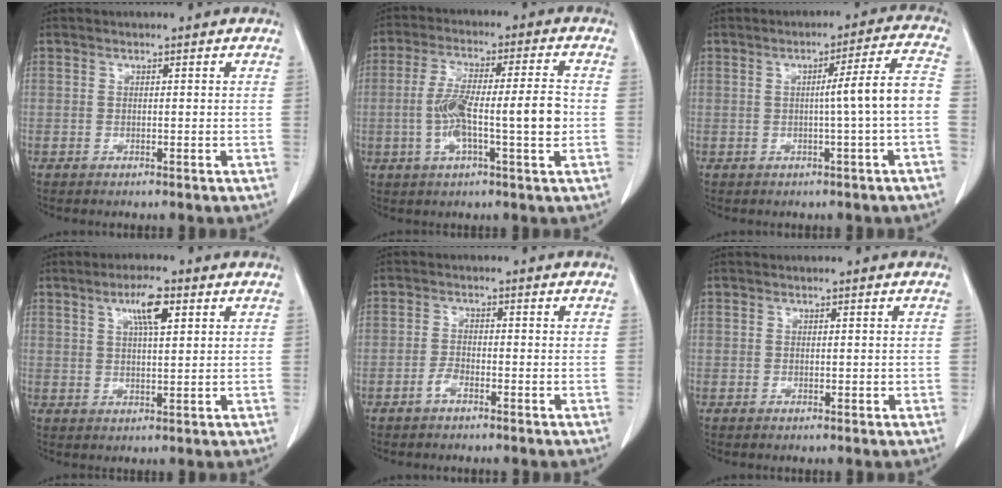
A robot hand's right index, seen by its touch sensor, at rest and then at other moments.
{"total": 11.1, "force": [-1.5, 1.4, 10.9], "torque": [-0.197, 0.016, -0.027]}
{"total": 7.3, "force": [-1.0, -1.1, 7.1], "torque": [-0.101, 0.013, -0.013]}
{"total": 5.6, "force": [2.6, 1.0, 4.8], "torque": [-0.089, 0.003, 0.045]}
{"total": 1.8, "force": [-1.2, 0.6, 1.2], "torque": [-0.020, 0.004, -0.022]}
{"total": 0.7, "force": [0.0, 0.4, 0.5], "torque": [-0.008, 0.000, 0.003]}